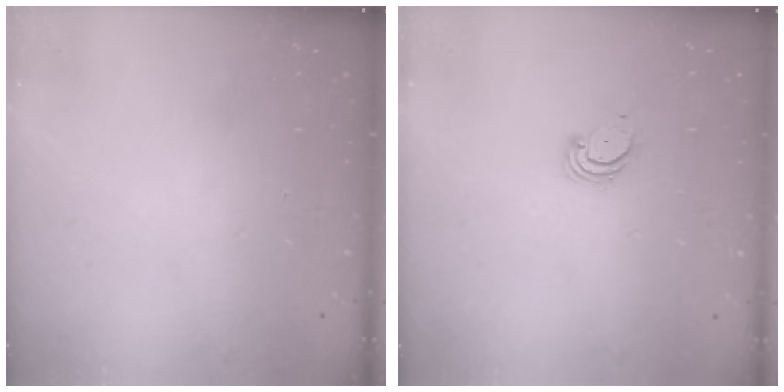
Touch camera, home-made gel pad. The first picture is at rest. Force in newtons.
{"total": 2.2, "press": 2.2, "slide": 0.3}